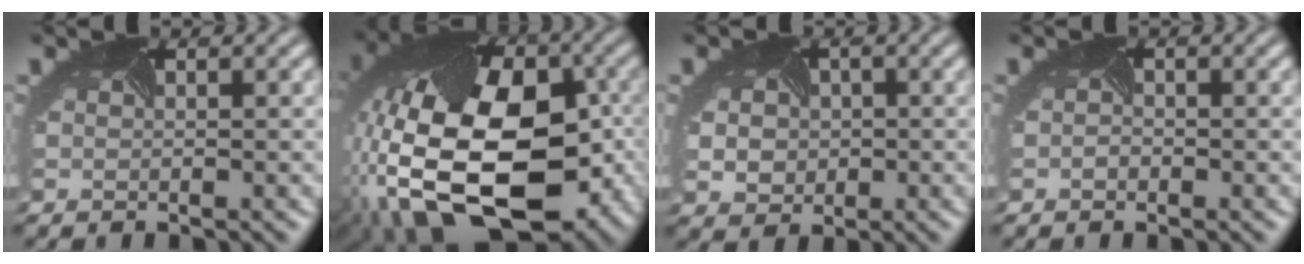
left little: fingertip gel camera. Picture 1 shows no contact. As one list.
[{"total": 19.0, "force": [-4.2, 11.7, 14.4], "torque": [-0.313, -0.046, -0.038]}, {"total": 4.1, "force": [0.2, 3.5, 2.1], "torque": [-0.046, 0.007, 0.002]}, {"total": 0.7, "force": [-0.6, -0.2, -0.3], "torque": [-0.007, -0.005, -0.005]}]